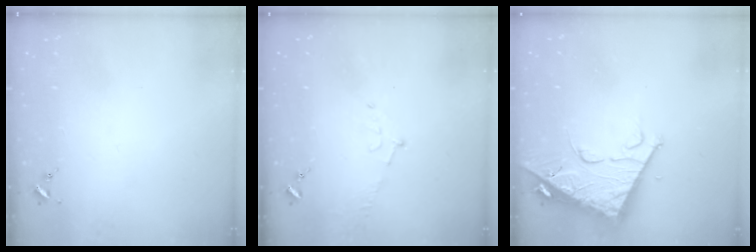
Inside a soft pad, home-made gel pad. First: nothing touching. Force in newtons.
{"total": 5.7, "press": 5.7, "slide": 0.6}
{"total": 13.9, "press": 13.8, "slide": 1.4}